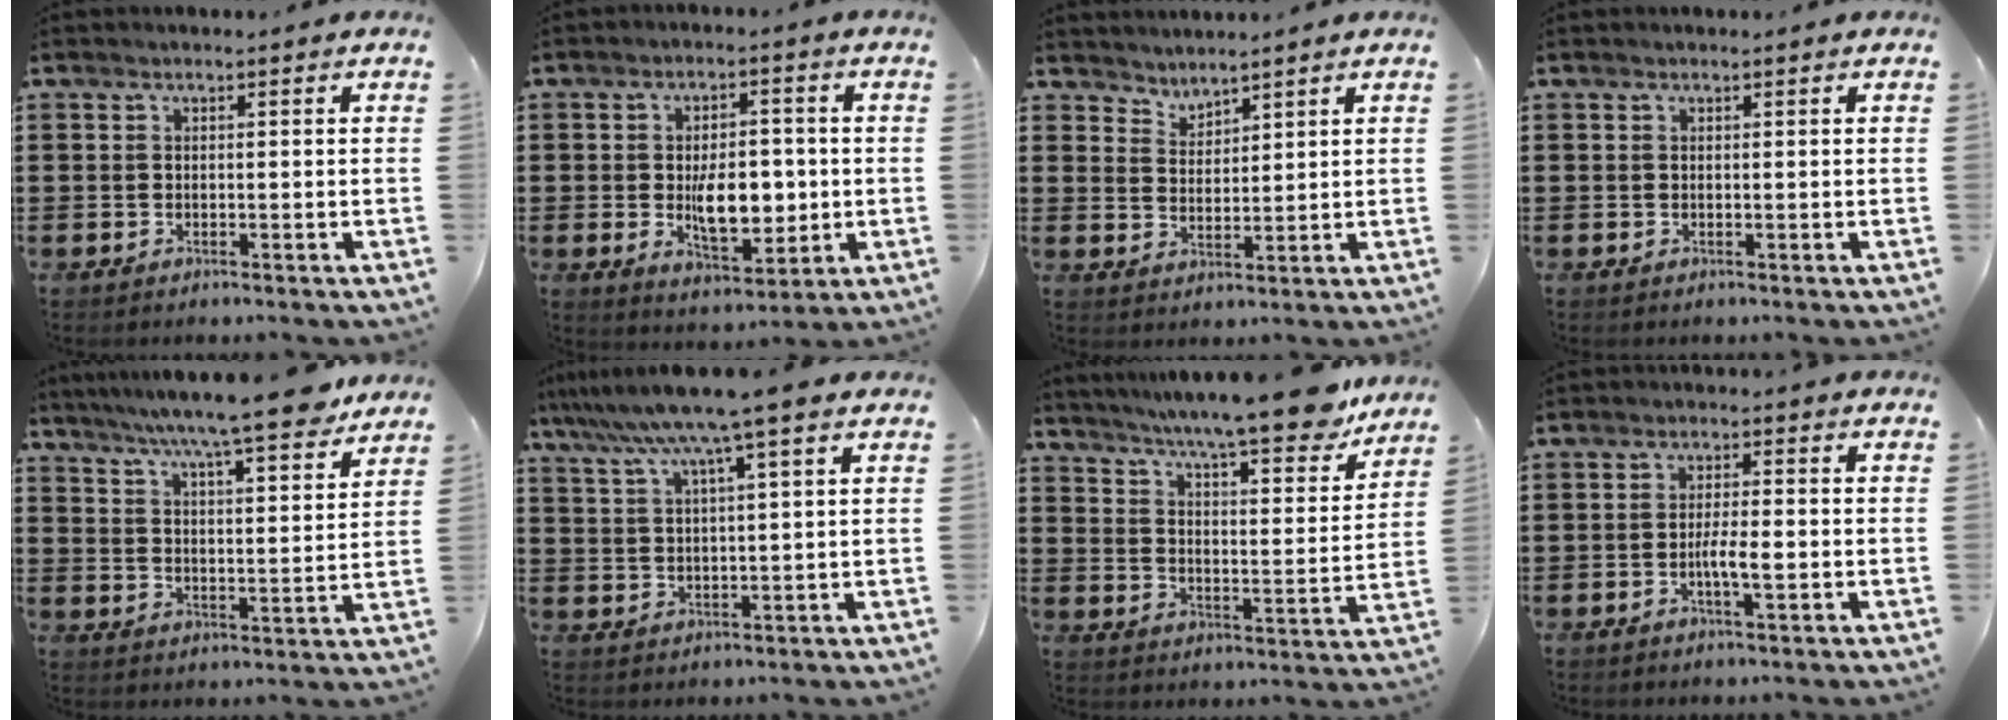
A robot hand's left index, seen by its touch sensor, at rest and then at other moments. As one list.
[{"total": 8.7, "force": [-0.8, 4.4, 7.5], "torque": [-0.123, -0.002, -0.021]}, {"total": 3.0, "force": [2.9, 0.3, -0.4], "torque": [-0.003, -0.009, 0.056]}, {"total": 0.0}, {"total": 9.6, "force": [8.5, -0.1, 4.6], "torque": [-0.102, -0.048, 0.142]}, {"total": 8.5, "force": [6.2, -0.5, 5.8], "torque": [-0.130, -0.023, 0.105]}, {"total": 11.2, "force": [9.9, 0.0, 5.4], "torque": [-0.115, -0.060, 0.165]}, {"total": 3.7, "force": [-1.0, 0.8, 3.5], "torque": [-0.061, 0.000, -0.017]}]